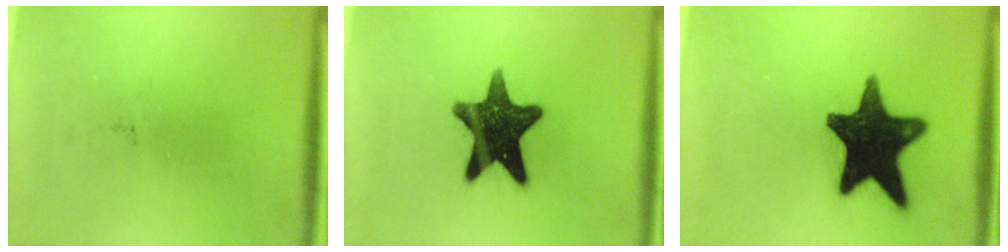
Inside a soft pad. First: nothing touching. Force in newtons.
{"total": 14.9}
{"total": 17.7}